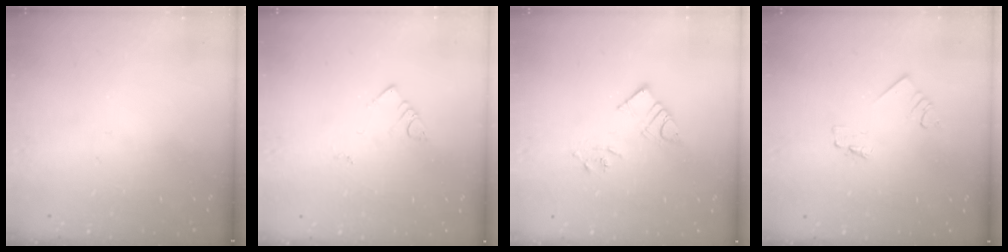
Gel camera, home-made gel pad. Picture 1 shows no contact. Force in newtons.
{"total": 2.7, "press": 2.7, "slide": 0.6}
{"total": 7.1, "press": 7.1, "slide": 0.6}
{"total": 1.2, "press": 1.2, "slide": 0.0}